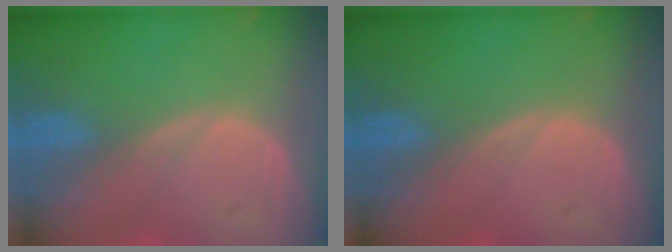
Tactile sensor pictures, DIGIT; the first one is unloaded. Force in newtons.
{"total": 0.0}